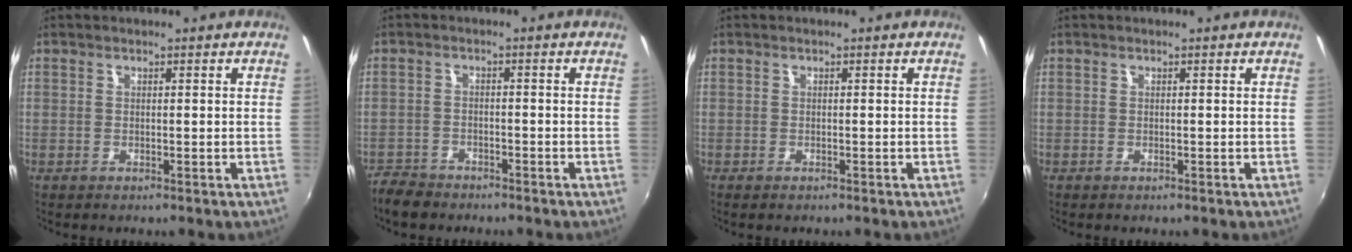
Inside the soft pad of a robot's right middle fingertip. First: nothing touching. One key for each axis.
{"total": 4.9, "fx": -4.3, "fy": 2.1, "fz": 1.1, "tx": -0.041, "ty": -0.005, "tz": -0.082}
{"total": 0.5, "fx": -0.4, "fy": 0.1, "fz": 0.3, "tx": -0.008, "ty": -0.001, "tz": -0.007}
{"total": 0.0}